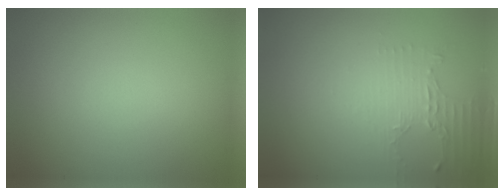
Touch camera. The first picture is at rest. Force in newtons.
{"total": 2.2, "press": 1.5, "slide": 1.5}